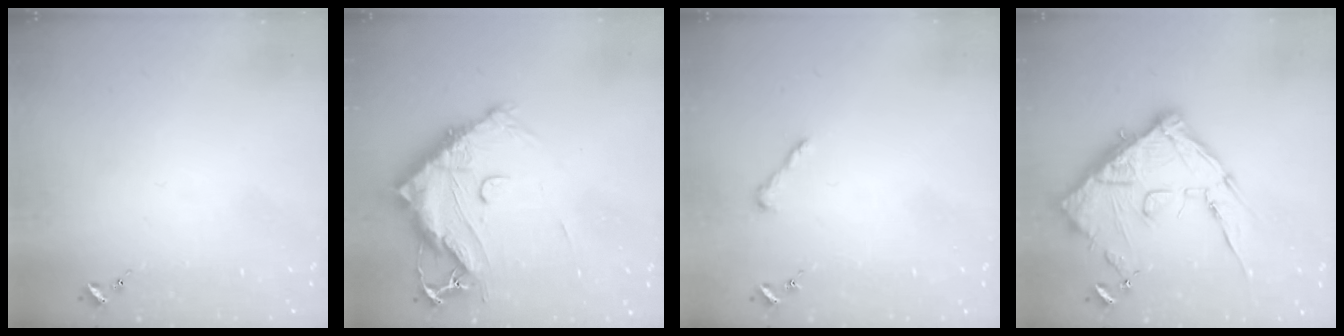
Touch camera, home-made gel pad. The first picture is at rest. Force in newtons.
{"total": 14.9, "press": 14.8, "slide": 1.4}
{"total": 3.6, "press": 3.6, "slide": 0.4}
{"total": 17.2, "press": 17.2, "slide": 1.3}